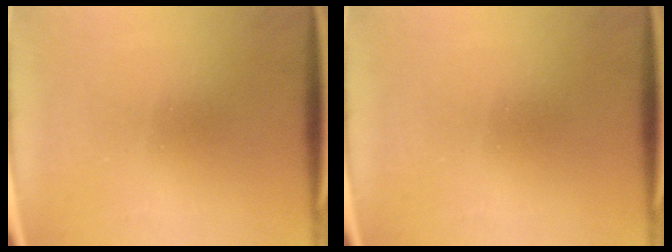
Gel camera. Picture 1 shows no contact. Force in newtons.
{"total": 0.0}